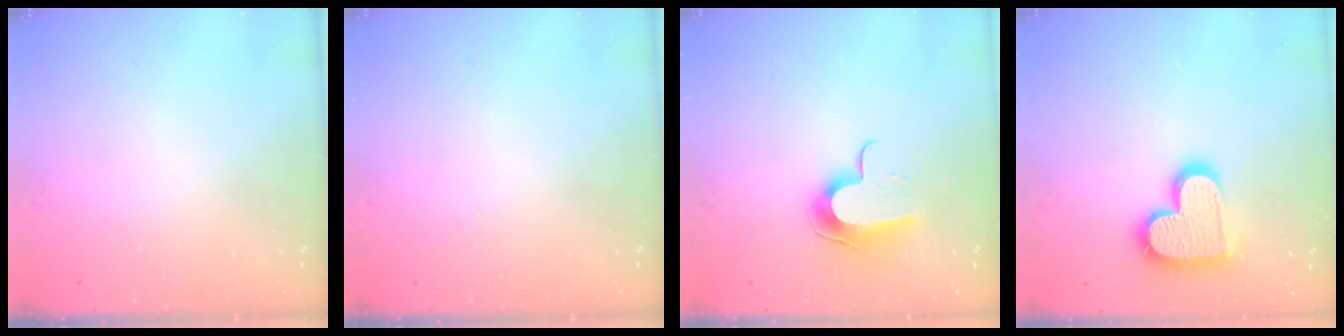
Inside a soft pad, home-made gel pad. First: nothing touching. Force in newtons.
{"total": 0.0}
{"total": 10.2, "press": 10.2, "slide": 0.2}
{"total": 15.8, "press": 15.7, "slide": 1.0}